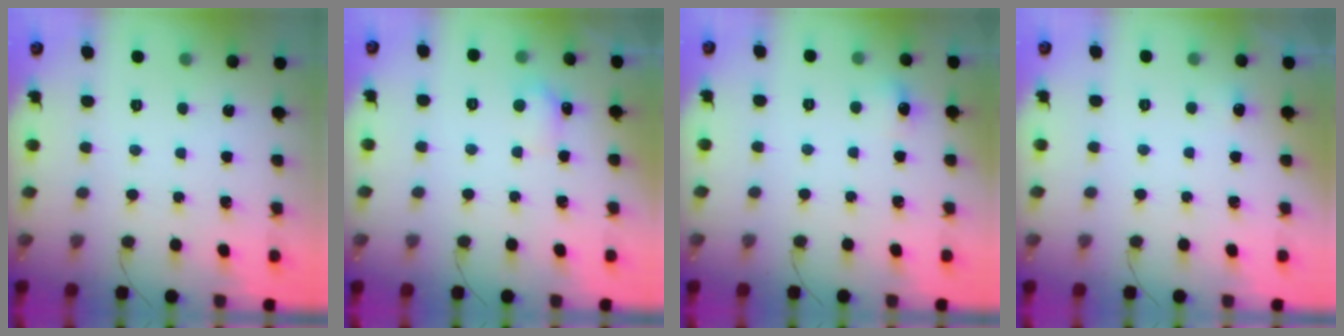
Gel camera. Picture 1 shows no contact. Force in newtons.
{"total": 5.1, "press": 4.9, "slide": 1.3}
{"total": 6.0, "press": 5.7, "slide": 1.7}
{"total": 10.2, "press": 2.6, "slide": 9.8}